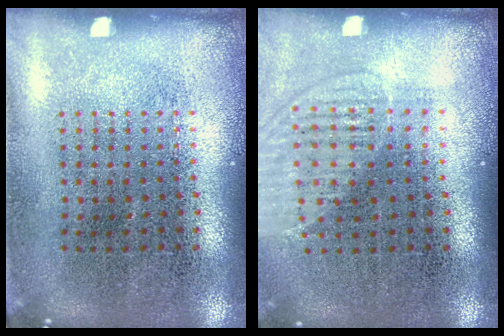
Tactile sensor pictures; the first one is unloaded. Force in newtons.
{"total": 1.2, "press": 1.1, "slide": 0.5}